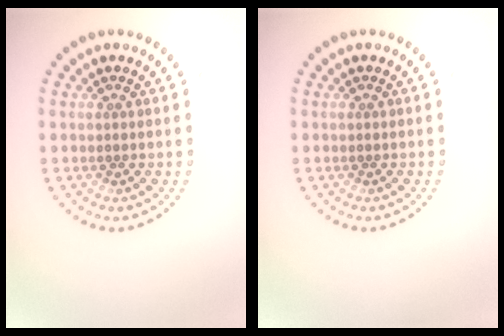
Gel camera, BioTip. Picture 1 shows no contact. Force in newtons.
{"total": 0.0}